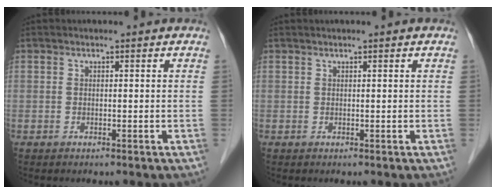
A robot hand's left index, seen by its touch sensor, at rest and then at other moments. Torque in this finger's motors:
{"motor_torque": [0.31, -0.24, 0.09, 0.00]}